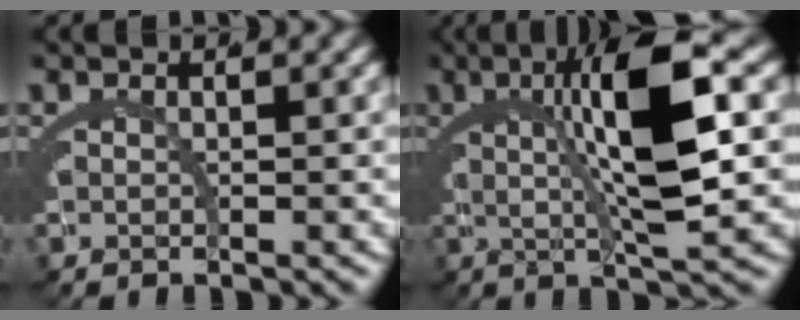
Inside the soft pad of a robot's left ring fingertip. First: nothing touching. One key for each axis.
{"total": 11.1, "fx": 2.5, "fy": 2.3, "fz": 10.6, "tx": -0.160, "ty": 0.031, "tz": 0.032}